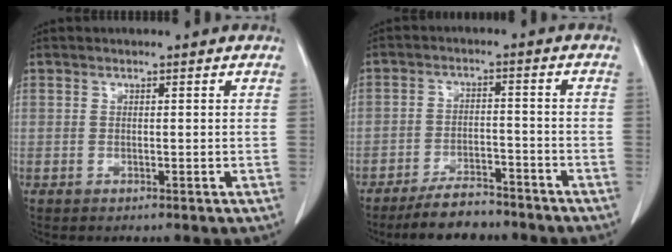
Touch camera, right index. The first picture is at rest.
{"total": 7.2, "force": [-6.3, 2.3, 2.4], "torque": [-0.040, -0.006, -0.106]}